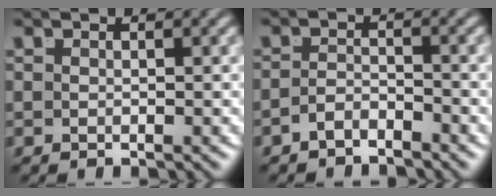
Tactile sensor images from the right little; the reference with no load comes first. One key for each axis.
{"total": 2.5, "fx": -2.5, "fy": 0.1, "fz": 0.5, "tx": -0.001, "ty": -0.011, "tz": -0.038}